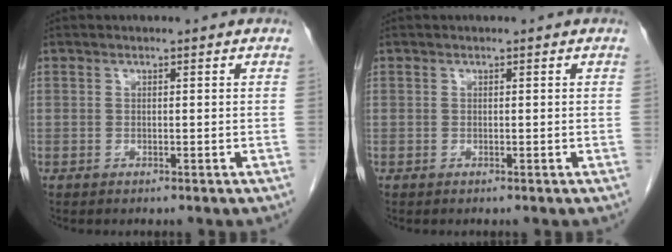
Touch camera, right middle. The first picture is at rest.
{"total": 0.0}